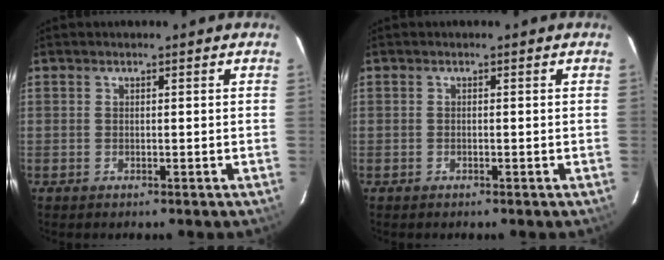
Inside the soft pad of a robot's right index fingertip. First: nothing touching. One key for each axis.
{"total": 0.0}